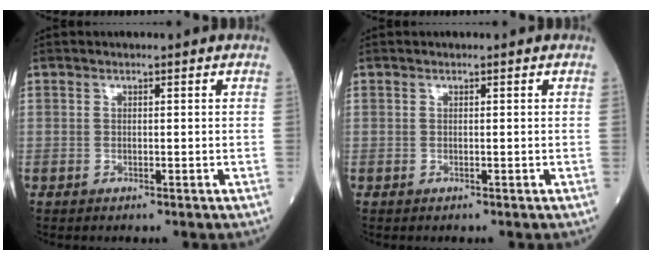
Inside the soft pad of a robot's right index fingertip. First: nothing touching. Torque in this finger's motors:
{"motor_torque": [0.03, -0.02, 0.00, 0.00]}